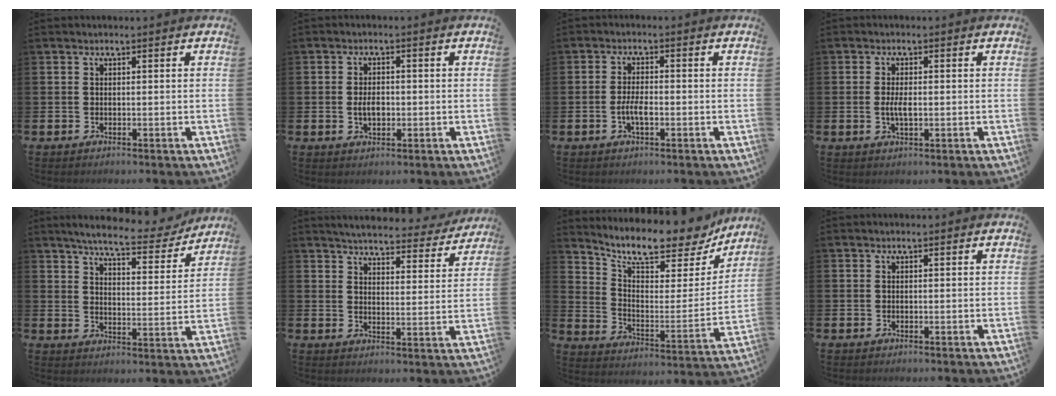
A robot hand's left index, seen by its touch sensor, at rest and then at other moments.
{"total": 3.0, "force": [-0.2, 1.8, 2.3], "torque": [-0.028, -0.002, -0.009]}
{"total": 2.8, "force": [-0.8, 1.1, 2.5], "torque": [-0.046, 0.003, -0.015]}
{"total": 2.7, "force": [-0.1, 1.1, 2.4], "torque": [-0.046, 0.001, -0.003]}
{"total": 7.1, "force": [6.5, 1.1, 2.7], "torque": [-0.066, -0.039, 0.110]}
{"total": 4.9, "force": [4.7, 0.7, 1.1], "torque": [-0.031, -0.035, 0.078]}
{"total": 9.9, "force": [8.9, 2.3, 3.7], "torque": [-0.103, -0.066, 0.152]}
{"total": 0.0}